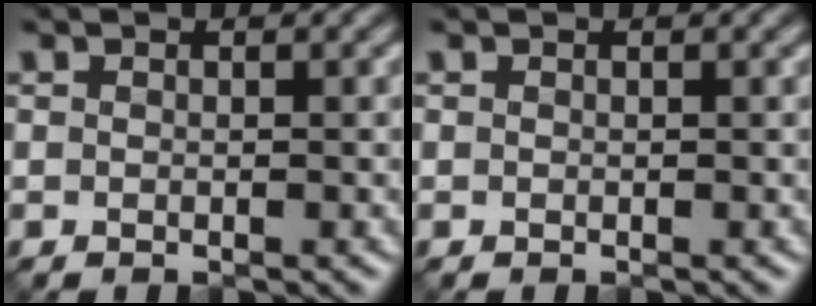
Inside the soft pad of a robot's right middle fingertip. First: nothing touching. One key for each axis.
{"total": 0.0}